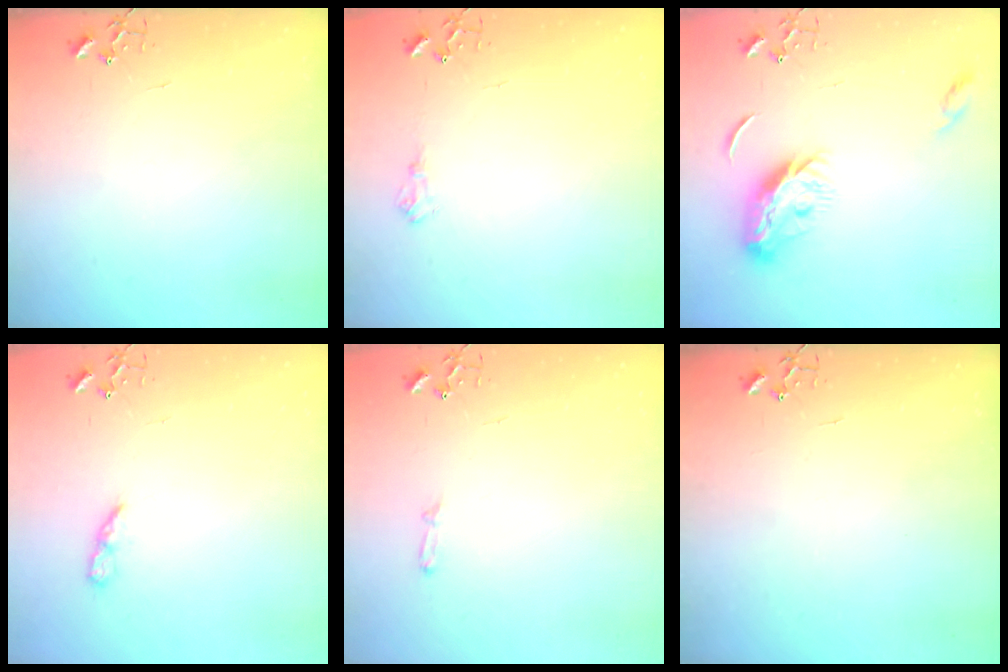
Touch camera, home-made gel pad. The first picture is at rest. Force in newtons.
{"total": 6.2, "press": 6.2, "slide": 0.8}
{"total": 11.4, "press": 11.4, "slide": 0.8}
{"total": 6.0, "press": 6.0, "slide": 0.2}
{"total": 3.0, "press": 2.9, "slide": 0.5}
{"total": 0.0}